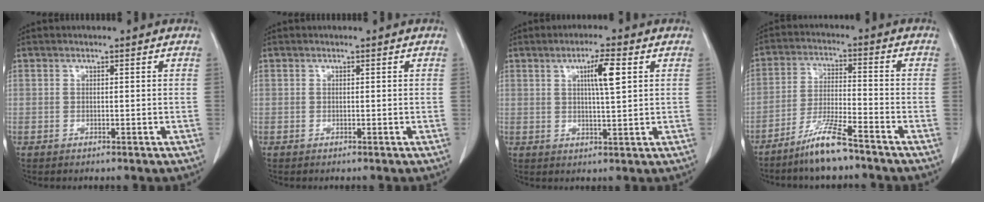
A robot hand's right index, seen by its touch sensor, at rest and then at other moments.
{"total": 0.0}
{"total": 5.3, "force": [1.8, 0.2, 4.9], "torque": [-0.083, 0.000, 0.029]}
{"total": 7.7, "force": [-6.0, 0.3, 4.8], "torque": [-0.098, -0.019, -0.118]}